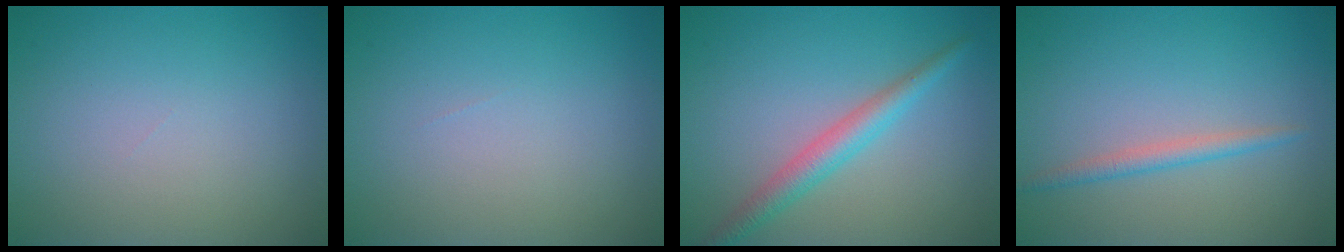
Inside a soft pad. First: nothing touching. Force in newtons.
{"total": 0.0}
{"total": 2.9, "press": 2.9, "slide": 0.1}
{"total": 1.7, "press": 1.7, "slide": 0.0}